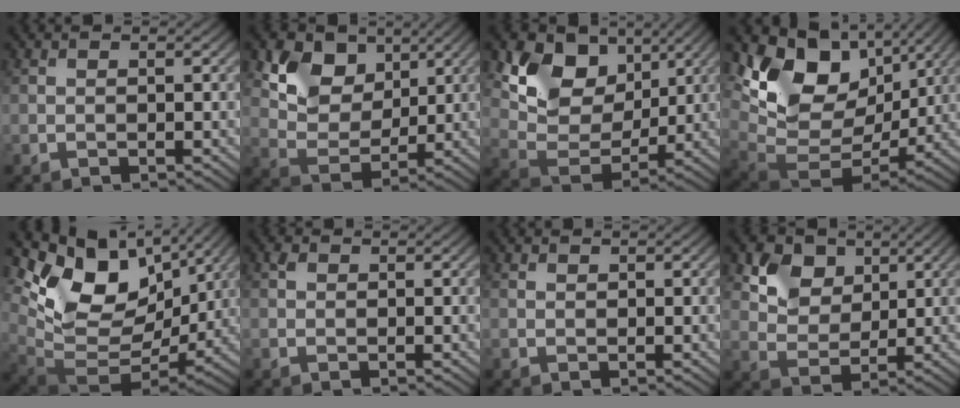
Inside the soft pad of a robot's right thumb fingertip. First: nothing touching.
{"total": 9.2, "force": [4.5, 6.3, 5.0], "torque": [-0.110, -0.006, 0.074]}
{"total": 11.7, "force": [5.3, 7.9, 6.7], "torque": [-0.137, -0.008, 0.097]}
{"total": 15.8, "force": [5.8, 10.3, 10.5], "torque": [-0.217, -0.004, 0.126]}
{"total": 14.9, "force": [5.2, 9.3, 10.4], "torque": [-0.213, -0.006, 0.111]}
{"total": 0.8, "force": [0.4, 0.6, 0.4], "torque": [-0.008, 0.000, 0.006]}
{"total": 0.5, "force": [0.4, 0.2, 0.1], "torque": [-0.002, -0.001, 0.010]}
{"total": 7.8, "force": [4.2, 5.4, 3.8], "torque": [-0.108, -0.012, 0.090]}